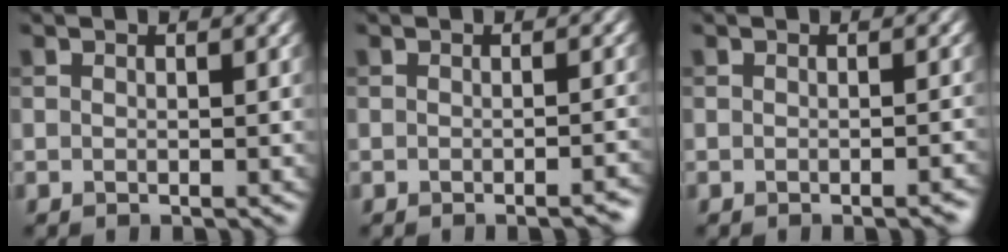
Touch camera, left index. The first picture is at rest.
{"total": 1.6, "force": [-1.1, 0.3, 1.1], "torque": [-0.009, 0.003, -0.014]}
{"total": 1.2, "force": [-0.7, 0.2, 1.0], "torque": [-0.010, 0.000, -0.009]}